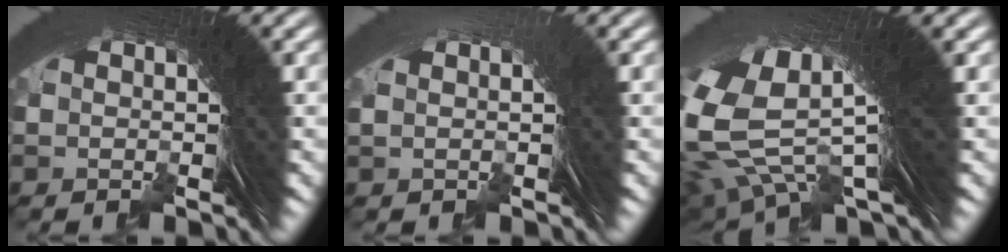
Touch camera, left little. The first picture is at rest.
{"total": 1.3, "force": [-0.4, -1.2, -0.3], "torque": [0.014, 0.013, -0.004]}
{"total": 13.5, "force": [4.8, 7.2, 10.3], "torque": [-0.228, -0.003, 0.078]}